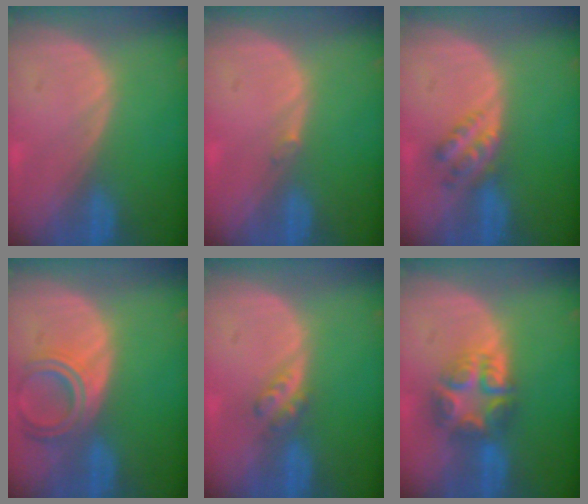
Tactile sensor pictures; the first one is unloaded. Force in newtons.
{"total": 0.5, "press": 0.5, "slide": 0.1}
{"total": 4.5, "press": 3.8, "slide": 2.5}
{"total": 6.3, "press": 5.6, "slide": 2.8}
{"total": 2.9, "press": 2.5, "slide": 1.5}
{"total": 7.7, "press": 6.7, "slide": 3.7}